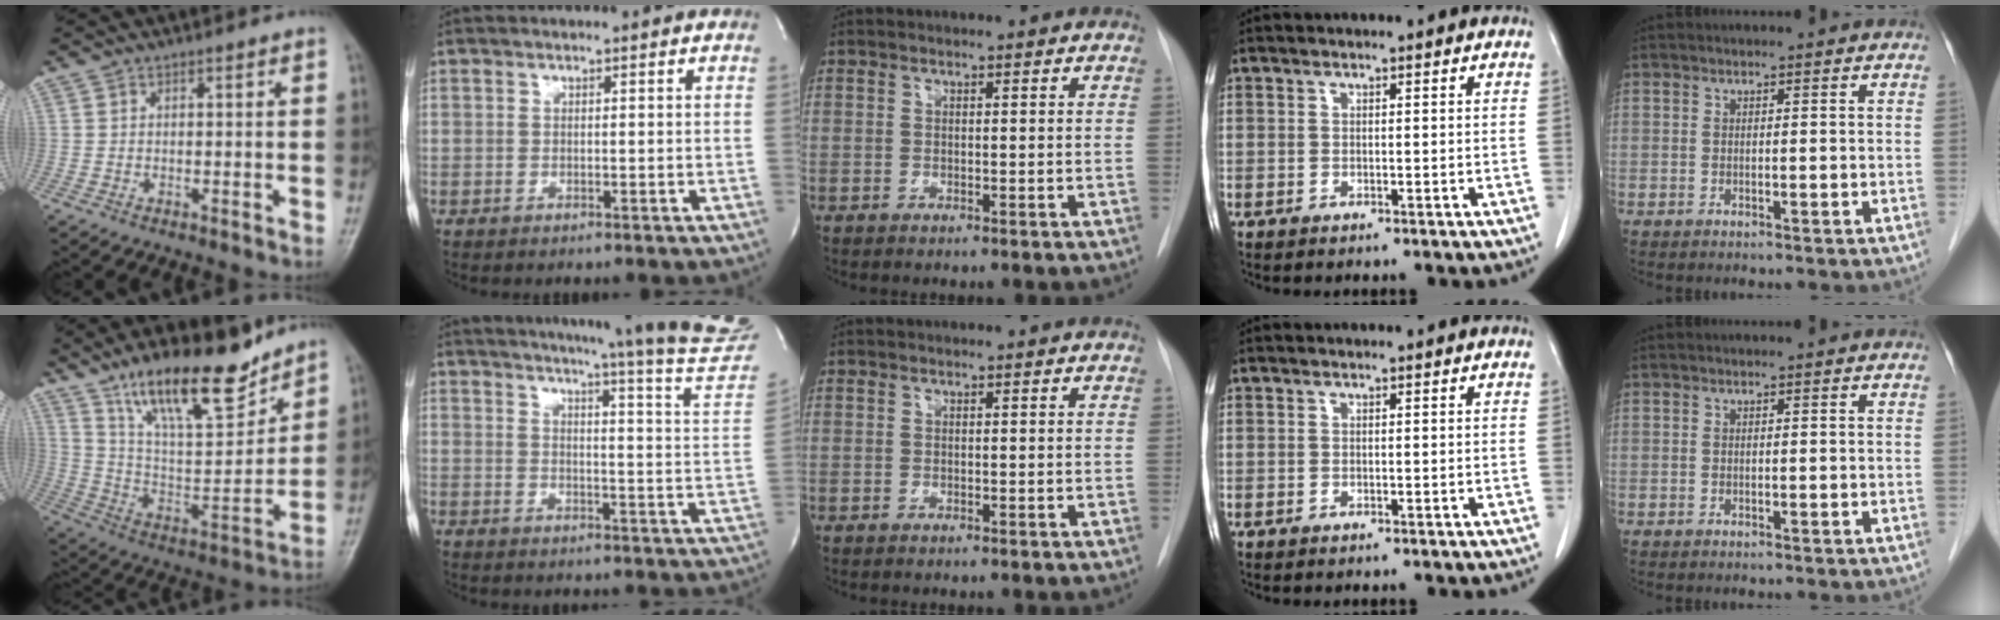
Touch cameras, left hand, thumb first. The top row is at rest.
{"thumb": {"total": 20.3, "force": [14.6, 6.5, 12.5], "torque": [-0.167, -0.080, 0.257]}, "index": {"total": 25.1, "force": [22.8, -1.5, 10.3], "torque": [-0.147, -0.114, 0.263]}}